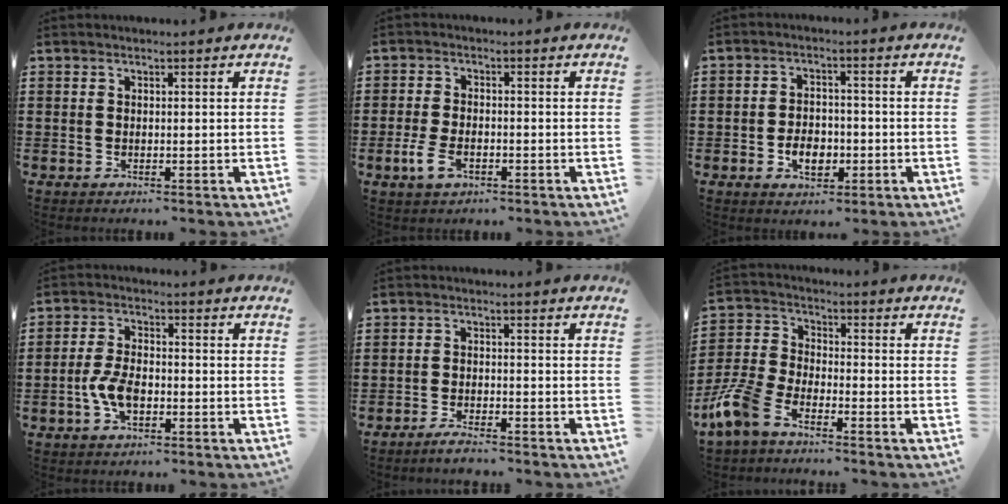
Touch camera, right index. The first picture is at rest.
{"total": 3.7, "force": [-1.4, 1.9, 2.8], "torque": [-0.076, -0.011, -0.031]}
{"total": 4.6, "force": [-1.6, 2.9, 3.1], "torque": [-0.052, -0.002, -0.028]}
{"total": 5.3, "force": [-1.6, 2.7, 4.3], "torque": [-0.101, -0.004, -0.033]}
{"total": 2.2, "force": [-2.1, -0.1, 0.7], "torque": [-0.016, 0.001, -0.040]}
{"total": 6.9, "force": [-5.6, 1.9, 3.7], "torque": [-0.113, -0.007, -0.115]}